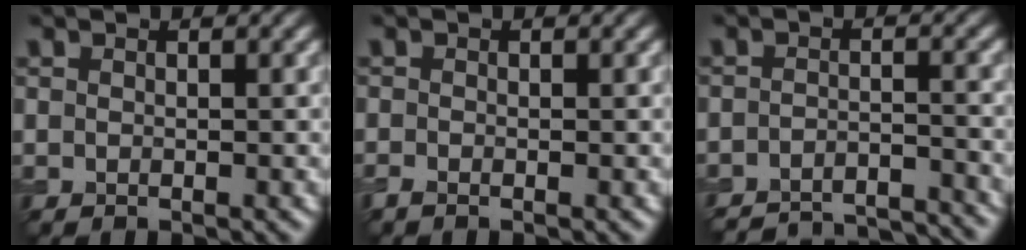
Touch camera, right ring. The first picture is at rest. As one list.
[{"total": 0.8, "force": [-0.6, 0.1, 0.5], "torque": [-0.010, -0.006, -0.015]}, {"total": 9.1, "force": [-8.7, 1.8, 2.0], "torque": [-0.020, -0.003, -0.115]}]